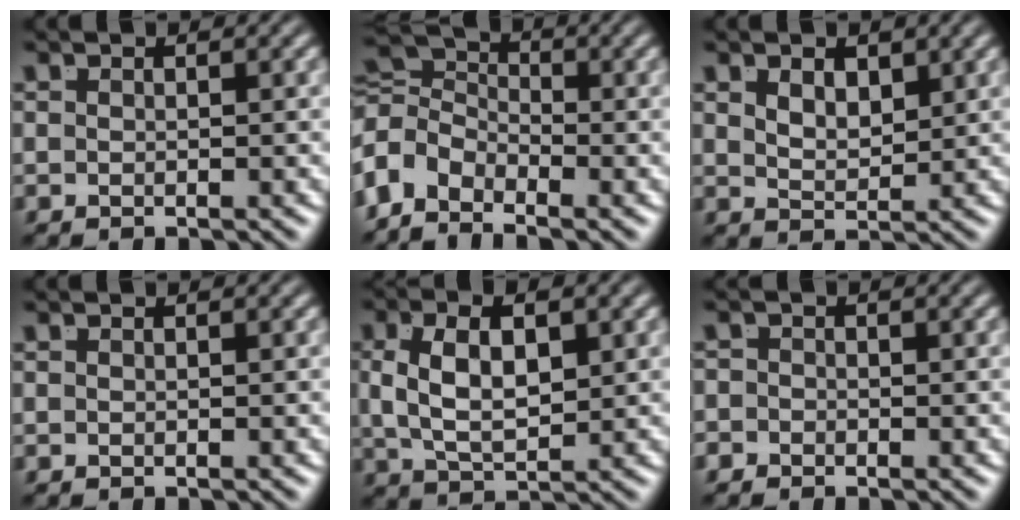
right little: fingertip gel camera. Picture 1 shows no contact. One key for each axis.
{"total": 7.2, "fx": -0.2, "fy": 6.0, "fz": 4.0, "tx": -0.088, "ty": -0.021, "tz": -0.006}
{"total": 1.8, "fx": 1.2, "fy": 0.4, "fz": 1.3, "tx": -0.025, "ty": -0.016, "tz": 0.032}
{"total": 0.0}
{"total": 5.5, "fx": 0.4, "fy": 3.2, "fz": 4.5, "tx": -0.095, "ty": -0.011, "tz": 0.018}
{"total": 1.2, "fx": -1.0, "fy": 0.5, "fz": -0.2, "tx": 0.005, "ty": -0.011, "tz": -0.017}